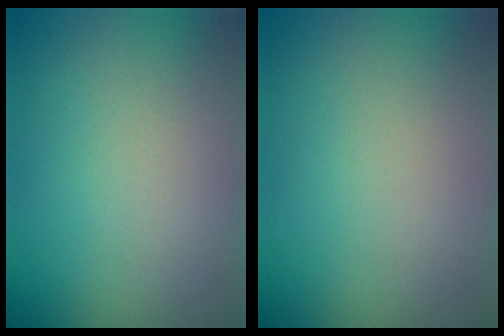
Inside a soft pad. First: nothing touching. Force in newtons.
{"total": 0.0}